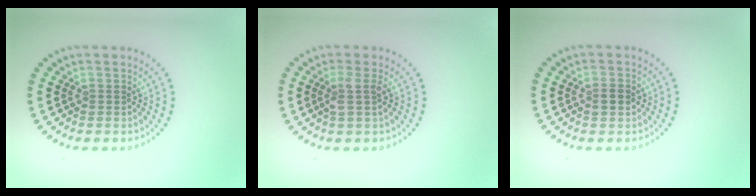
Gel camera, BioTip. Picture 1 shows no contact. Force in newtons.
{"total": 1.6, "press": 1.3, "slide": 1.0}
{"total": 1.9, "press": 1.9, "slide": 0.1}